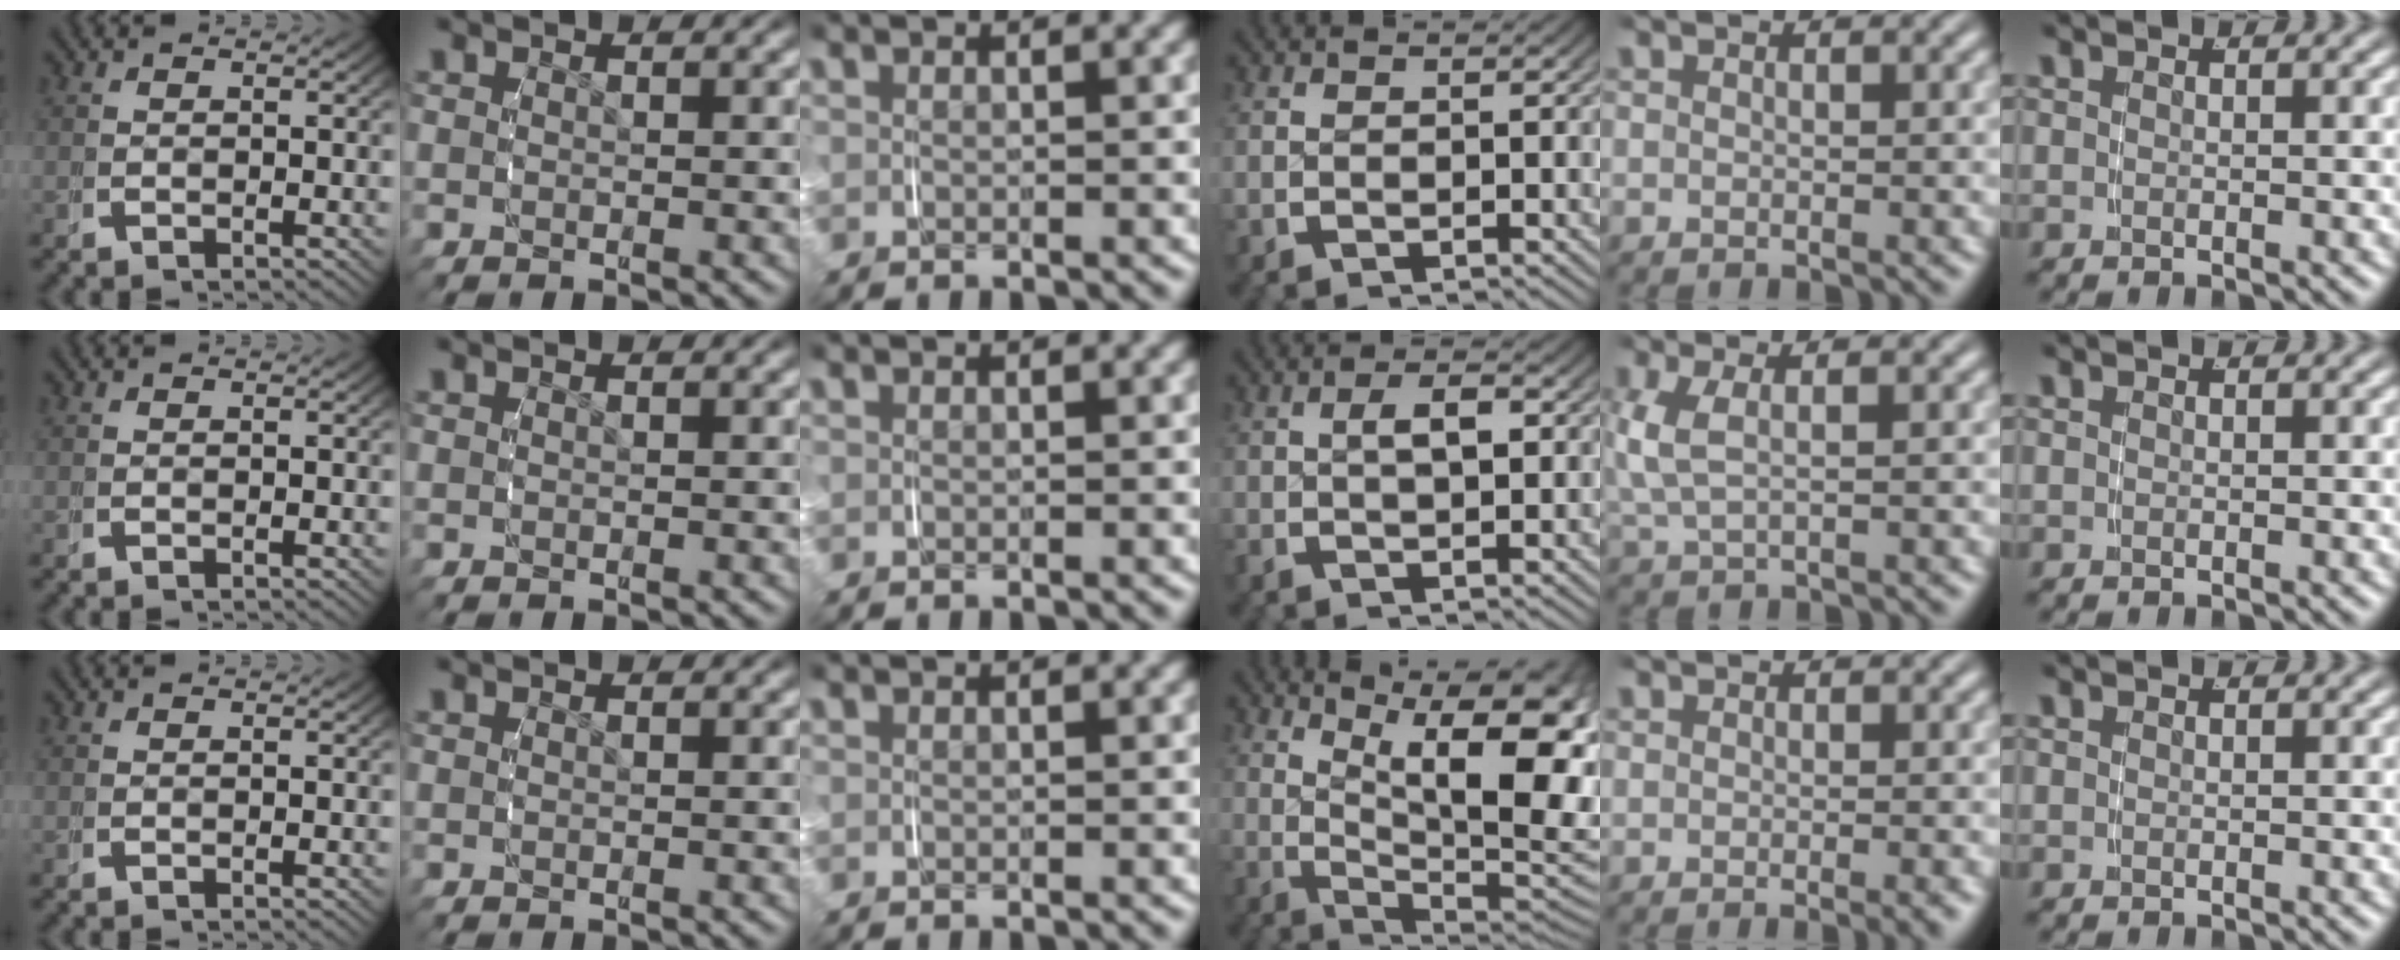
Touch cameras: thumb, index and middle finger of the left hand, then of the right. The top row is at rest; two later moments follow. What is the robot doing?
{"motion": "grasp_and_lifting", "object": "phone"}